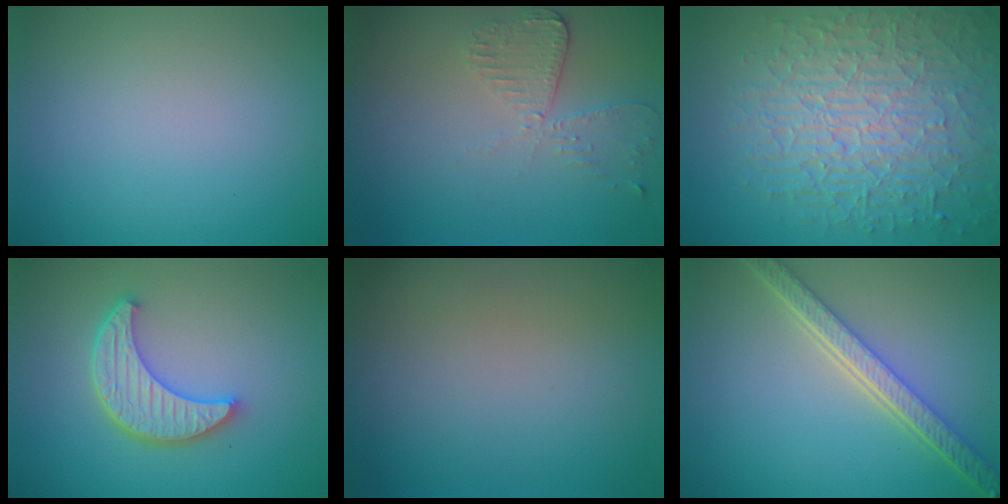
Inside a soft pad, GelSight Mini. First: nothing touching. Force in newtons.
{"total": 2.9, "press": 2.6, "slide": 1.4}
{"total": 10.3, "press": 6.7, "slide": 7.9}
{"total": 4.9, "press": 3.9, "slide": 2.9}
{"total": 0.0}
{"total": 5.5, "press": 4.1, "slide": 3.6}